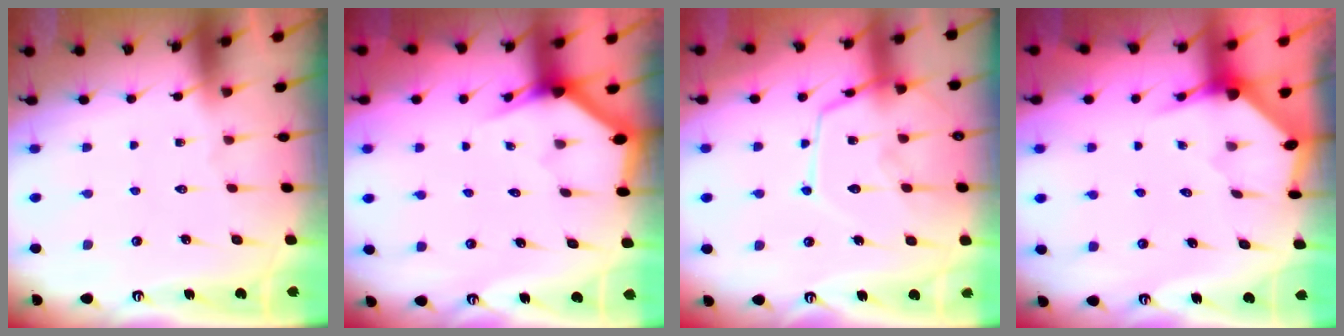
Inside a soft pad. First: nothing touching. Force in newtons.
{"total": 3.0, "press": 3.0, "slide": 0.1}
{"total": 14.1, "press": 14.0, "slide": 1.3}
{"total": 3.1, "press": 3.1, "slide": 0.3}